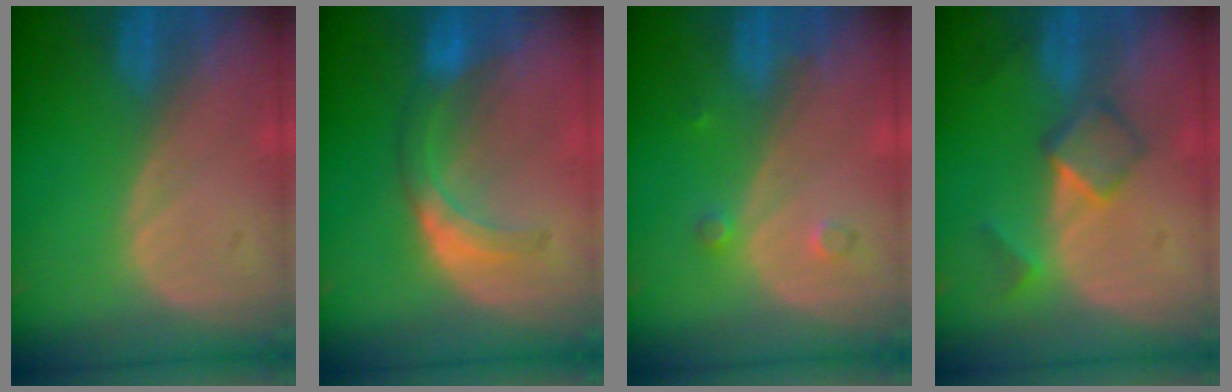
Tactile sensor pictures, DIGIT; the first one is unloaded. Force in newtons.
{"total": 5.7, "press": 5.4, "slide": 1.9}
{"total": 1.7, "press": 1.7, "slide": 0.3}
{"total": 5.1, "press": 4.4, "slide": 2.4}